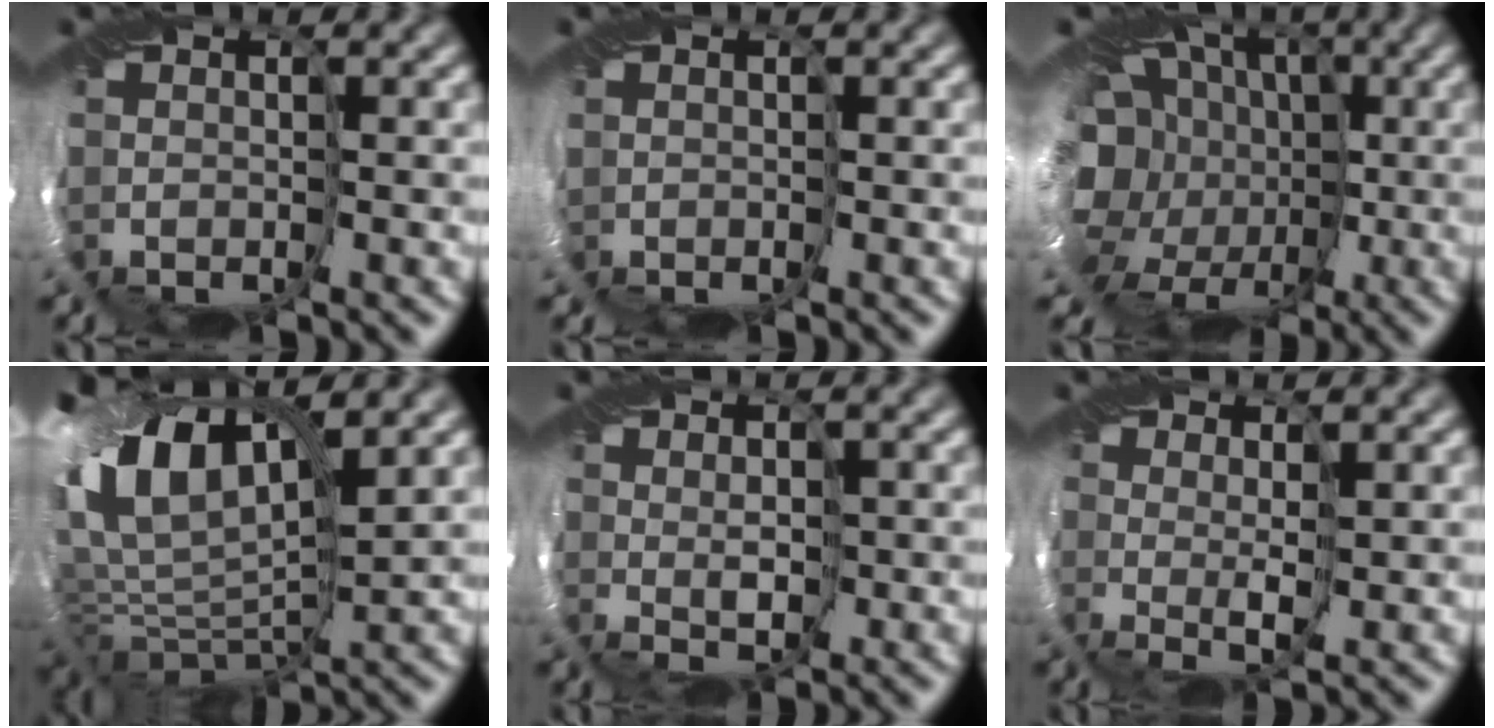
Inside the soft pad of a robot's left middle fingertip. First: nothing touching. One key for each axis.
{"total": 0.8, "fx": -0.4, "fy": 0.6, "fz": 0.3, "tx": -0.007, "ty": -0.004, "tz": -0.010}
{"total": 15.0, "fx": -1.3, "fy": 12.4, "fz": 8.3, "tx": -0.138, "ty": -0.014, "tz": -0.042}
{"total": 11.9, "fx": 3.9, "fy": 6.3, "fz": 9.4, "tx": -0.201, "ty": 0.011, "tz": 0.072}
{"total": 0.7, "fx": 0.2, "fy": 0.1, "fz": 0.6, "tx": -0.009, "ty": -0.001, "tz": 0.004}
{"total": 1.7, "fx": 1.1, "fy": -1.3, "fz": -0.3, "tx": 0.001, "ty": -0.003, "tz": 0.023}